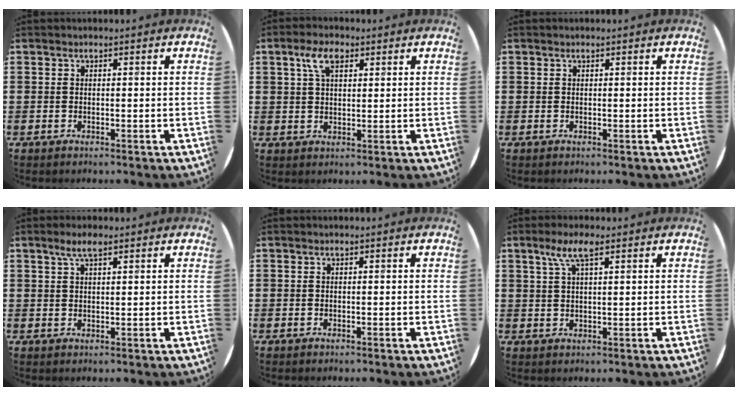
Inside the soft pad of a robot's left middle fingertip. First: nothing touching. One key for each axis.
{"total": 4.6, "fx": 2.6, "fy": 2.3, "fz": 3.1, "tx": -0.070, "ty": 0.011, "tz": 0.046}
{"total": 0.0}
{"total": 2.8, "fx": 1.9, "fy": 0.7, "fz": 2.0, "tx": -0.042, "ty": 0.005, "tz": 0.033}
{"total": 0.0}
{"total": 4.2, "fx": 2.4, "fy": 1.0, "fz": 3.3, "tx": -0.070, "ty": 0.008, "tz": 0.040}